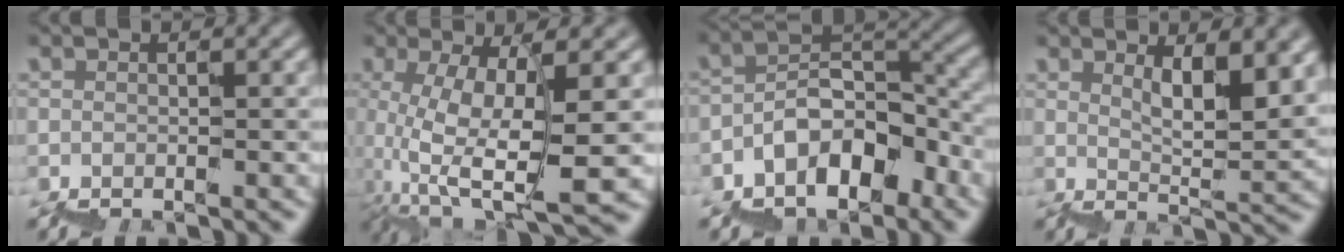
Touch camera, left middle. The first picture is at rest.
{"total": 8.2, "force": [2.9, 1.9, 7.4], "torque": [-0.133, -0.010, 0.068]}
{"total": 6.7, "force": [-3.7, 3.9, 4.0], "torque": [-0.051, 0.027, -0.071]}
{"total": 5.6, "force": [2.5, 1.4, 4.8], "torque": [-0.078, 0.005, 0.042]}